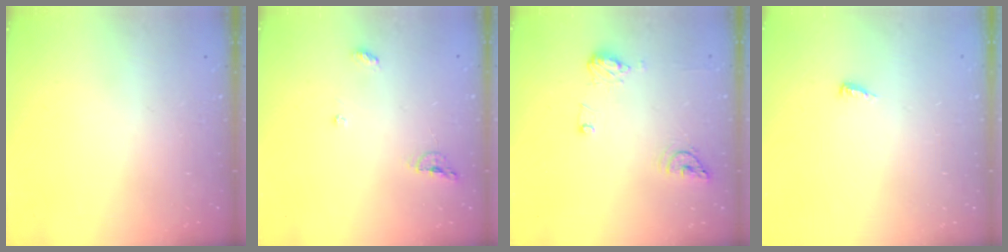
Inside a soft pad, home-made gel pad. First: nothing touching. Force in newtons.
{"total": 6.8, "press": 6.7, "slide": 0.6}
{"total": 12.8, "press": 10.6, "slide": 7.2}
{"total": 4.9, "press": 4.9, "slide": 0.5}